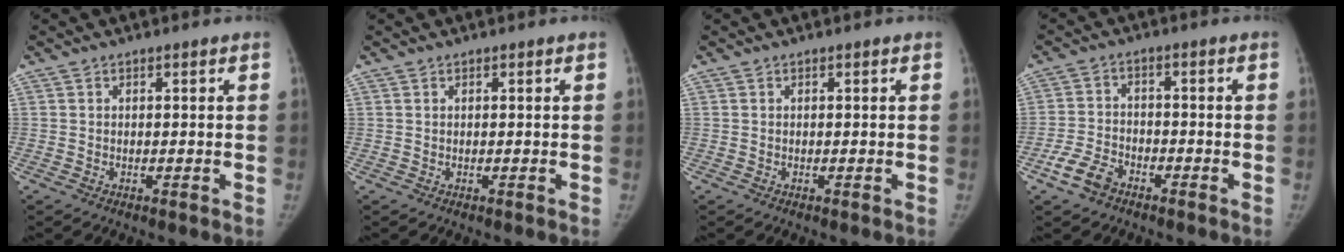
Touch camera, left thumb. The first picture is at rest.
{"total": 0.0}
{"total": 0.0}
{"total": 6.1, "force": [-3.9, 3.6, 2.9], "torque": [-0.059, 0.020, -0.075]}